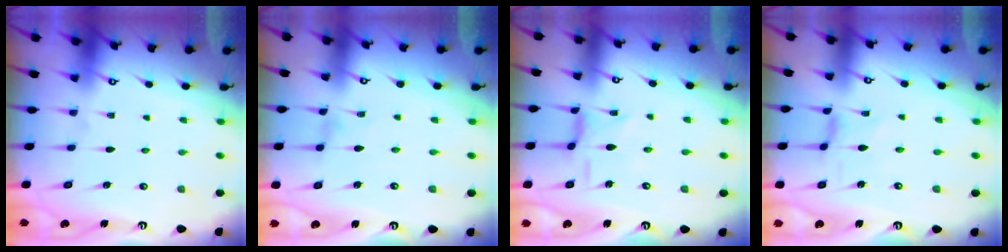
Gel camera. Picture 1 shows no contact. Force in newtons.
{"total": 0.0}
{"total": 2.9, "press": 2.9, "slide": 0.3}
{"total": 0.0}